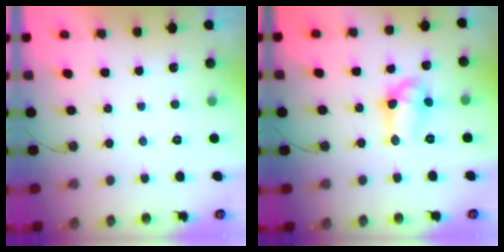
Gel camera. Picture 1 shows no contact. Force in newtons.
{"total": 9.9, "press": 9.8, "slide": 0.8}